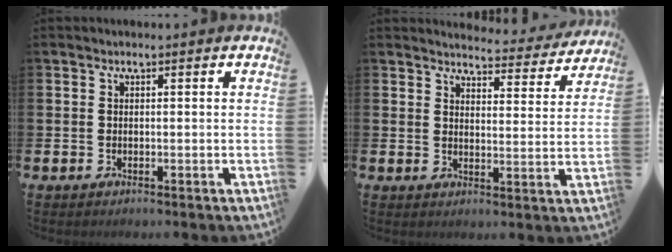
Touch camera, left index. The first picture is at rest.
{"total": 4.1, "force": [4.0, 0.8, 0.3], "torque": [-0.008, -0.035, 0.064]}